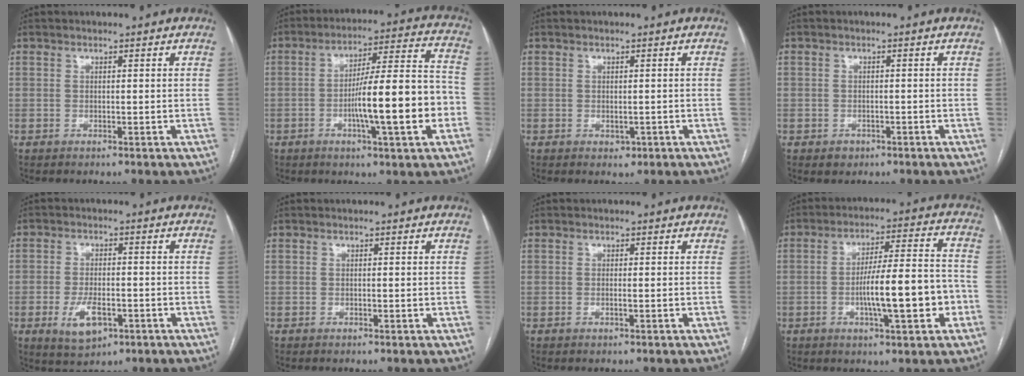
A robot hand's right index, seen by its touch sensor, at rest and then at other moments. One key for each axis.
{"total": 15.7, "fx": -4.0, "fy": 1.1, "fz": 15.1, "tx": -0.236, "ty": 0.014, "tz": -0.061}
{"total": 1.1, "fx": -0.6, "fy": 0.7, "fz": 0.6, "tx": -0.006, "ty": 0.000, "tz": -0.002}
{"total": 2.0, "fx": -1.2, "fy": 1.7, "fz": 0.2, "tx": 0.000, "ty": 0.007, "tz": -0.012}
{"total": 6.1, "fx": -2.7, "fy": 3.0, "fz": 4.6, "tx": -0.087, "ty": -0.003, "tz": -0.038}
{"total": 0.0}
{"total": 0.7, "fx": -0.2, "fy": 0.0, "fz": 0.6, "tx": -0.012, "ty": 0.000, "tz": -0.003}
{"total": 12.5, "fx": -3.4, "fy": 1.7, "fz": 12.0, "tx": -0.198, "ty": 0.016, "tz": -0.050}